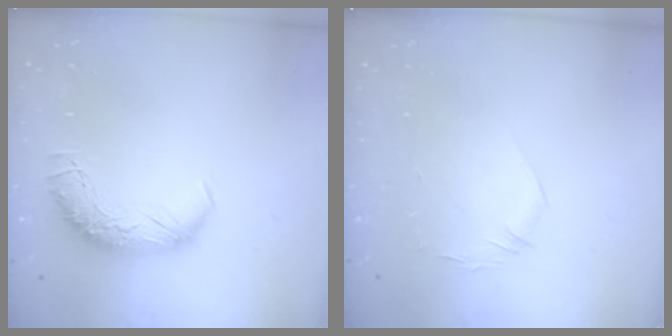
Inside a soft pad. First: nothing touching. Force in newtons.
{"total": 6.2, "press": 6.1, "slide": 1.0}